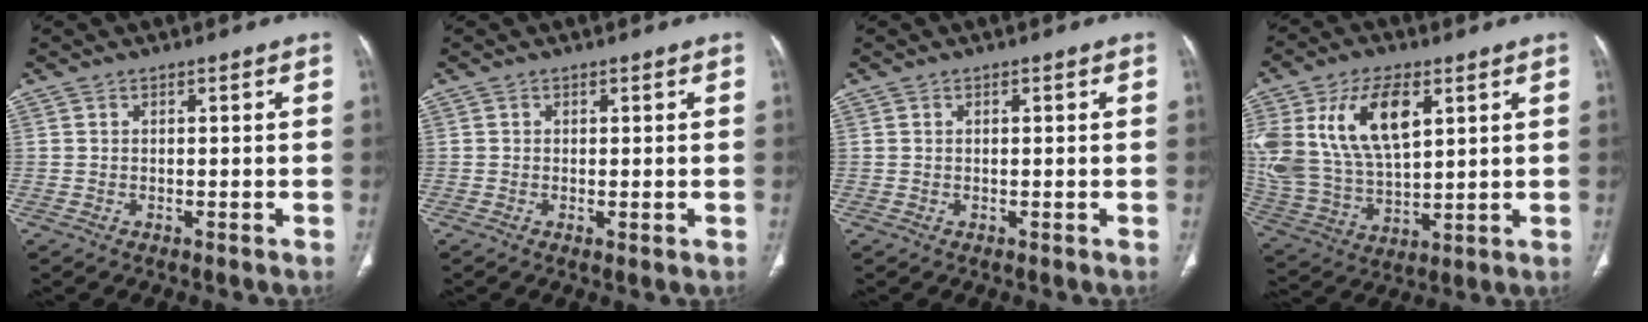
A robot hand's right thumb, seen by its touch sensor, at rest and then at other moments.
{"total": 0.7, "force": [-0.1, 0.3, 0.7], "torque": [-0.015, -0.004, -0.002]}
{"total": 0.5, "force": [0.1, 0.1, 0.5], "torque": [-0.015, 0.004, 0.004]}
{"total": 20.5, "force": [7.3, 10.9, 15.7], "torque": [-0.313, -0.019, 0.146]}